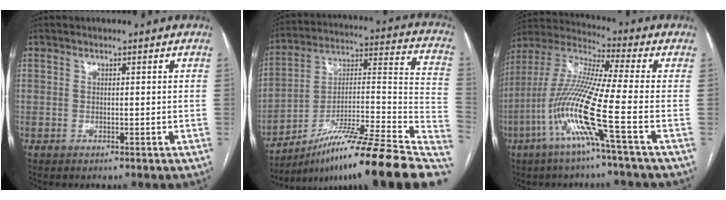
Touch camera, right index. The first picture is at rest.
{"total": 25.5, "force": [-18.0, 1.3, 18.0], "torque": [-0.196, 0.024, -0.294]}
{"total": 14.1, "force": [-5.5, -1.3, 13.0], "torque": [-0.278, -0.010, -0.118]}